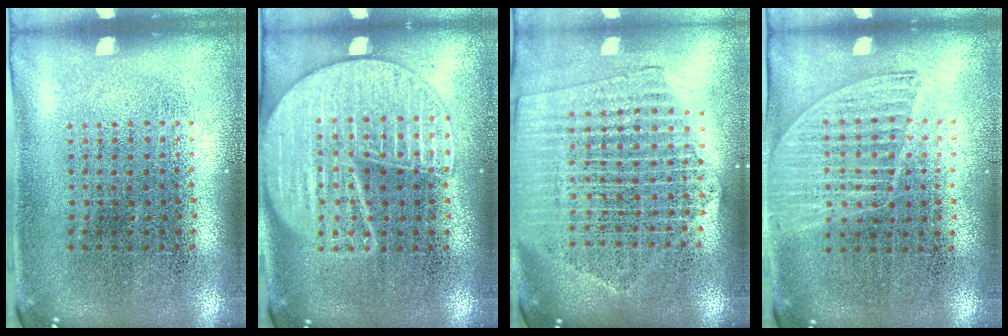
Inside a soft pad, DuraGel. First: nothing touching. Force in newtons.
{"total": 2.3, "press": 2.3, "slide": 0.3}
{"total": 2.1, "press": 1.9, "slide": 0.9}
{"total": 1.4, "press": 1.2, "slide": 0.6}